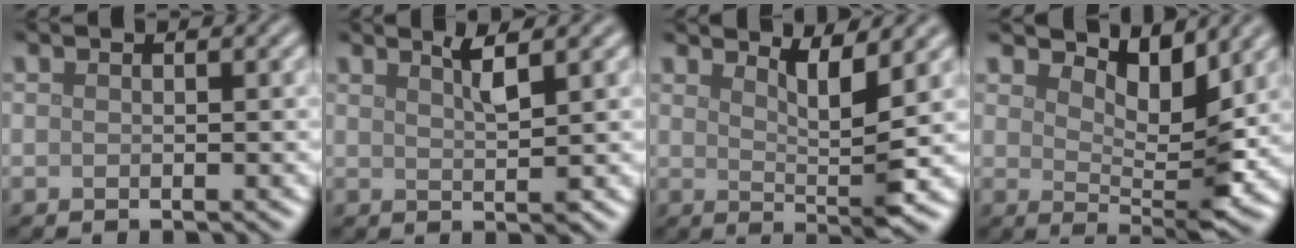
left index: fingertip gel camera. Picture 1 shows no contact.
{"total": 2.3, "force": [1.4, 0.2, 1.8], "torque": [-0.026, 0.001, 0.023]}
{"total": 3.8, "force": [2.1, 0.6, 3.1], "torque": [-0.050, -0.009, 0.035]}
{"total": 4.9, "force": [3.2, 1.6, 3.4], "torque": [-0.060, -0.012, 0.051]}